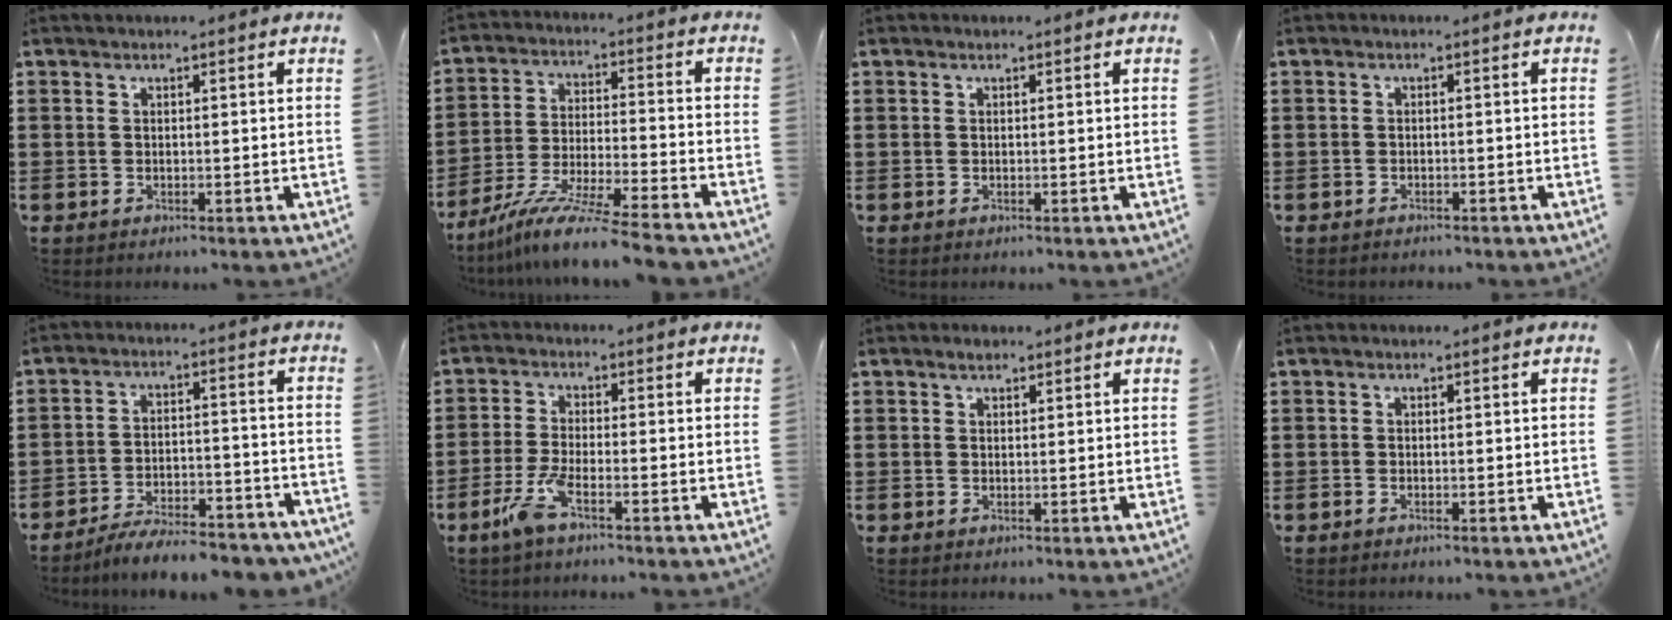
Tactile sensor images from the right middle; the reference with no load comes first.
{"total": 10.1, "force": [-8.8, -0.4, 4.9], "torque": [-0.097, -0.001, -0.175]}
{"total": 0.0}
{"total": 0.7, "force": [-0.7, 0.3, -0.1], "torque": [0.000, 0.003, -0.016]}
{"total": 6.6, "force": [-6.3, 0.6, 1.9], "torque": [-0.031, 0.008, -0.123]}
{"total": 4.9, "force": [-2.8, 0.7, 4.0], "torque": [-0.100, -0.016, -0.055]}
{"total": 0.9, "force": [0.7, 0.4, 0.3], "torque": [0.002, 0.000, 0.011]}
{"total": 0.0}